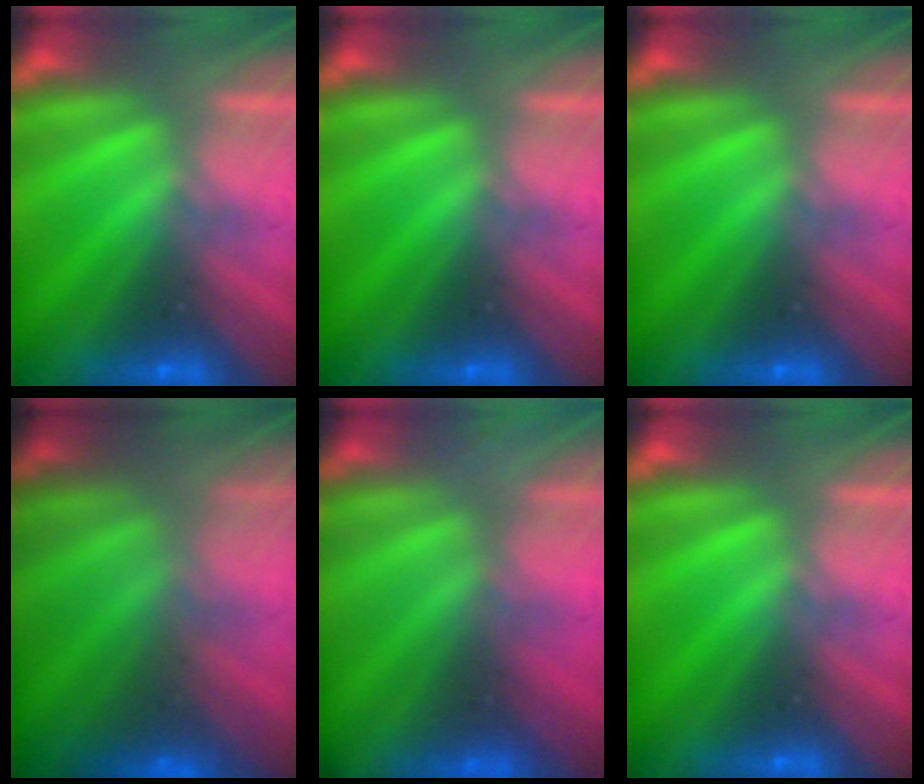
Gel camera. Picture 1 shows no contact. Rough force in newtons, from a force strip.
{"total": 0.0}
{"total": 0.0}
{"total": 3.8}
{"total": 7.6}
{"total": 0.0}